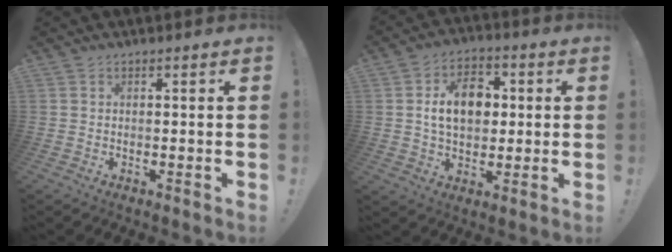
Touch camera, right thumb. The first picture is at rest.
{"total": 12.5, "force": [1.6, 9.0, 8.6], "torque": [-0.118, 0.011, 0.032]}